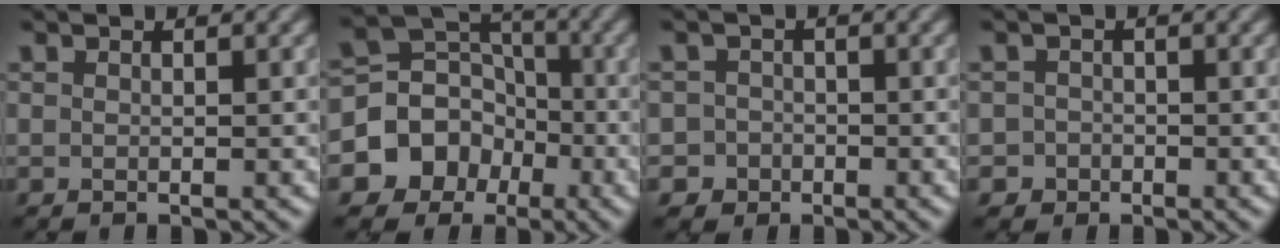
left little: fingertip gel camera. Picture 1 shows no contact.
{"total": 6.6, "force": [-2.5, 5.7, 2.1], "torque": [-0.019, 0.011, -0.068]}
{"total": 2.6, "force": [-1.2, 2.3, 0.0], "torque": [0.030, 0.004, -0.025]}
{"total": 1.6, "force": [-0.8, 1.4, -0.1], "torque": [0.021, 0.008, -0.015]}